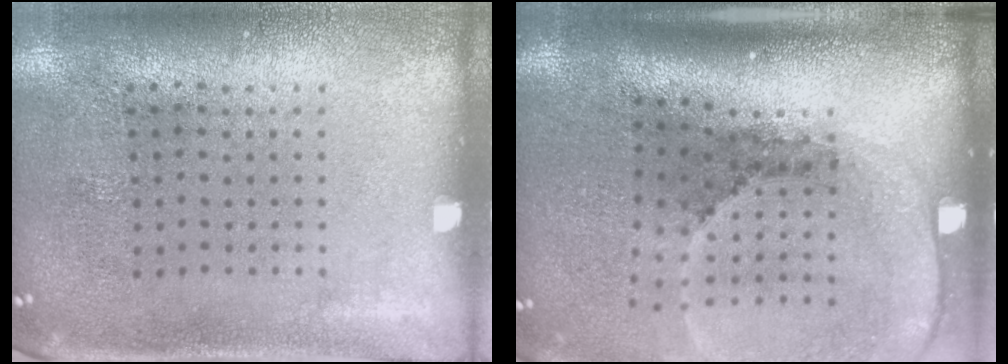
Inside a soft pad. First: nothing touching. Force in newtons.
{"total": 2.8, "press": 1.9, "slide": 2.1}